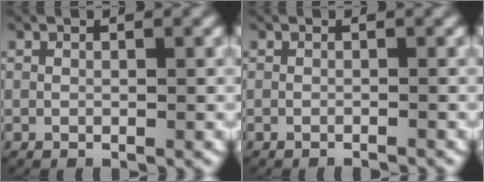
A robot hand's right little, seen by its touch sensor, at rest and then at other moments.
{"total": 1.2, "force": [-1.2, 0.1, 0.2], "torque": [-0.003, 0.000, -0.019]}